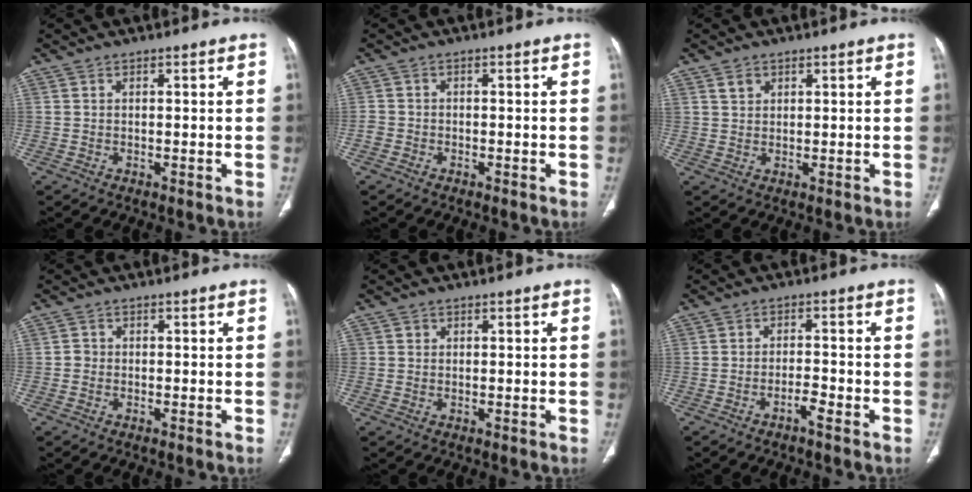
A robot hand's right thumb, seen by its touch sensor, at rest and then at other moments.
{"total": 1.5, "force": [-1.0, 1.1, 0.3], "torque": [-0.006, 0.006, -0.022]}
{"total": 2.2, "force": [1.3, 1.5, 0.9], "torque": [-0.010, -0.003, 0.026]}
{"total": 1.0, "force": [-0.5, 0.8, 0.4], "torque": [-0.004, 0.003, -0.014]}
{"total": 0.8, "force": [0.2, 0.8, 0.1], "torque": [0.007, 0.001, 0.003]}
{"total": 2.8, "force": [-1.9, 0.5, 2.1], "torque": [-0.039, 0.016, -0.034]}